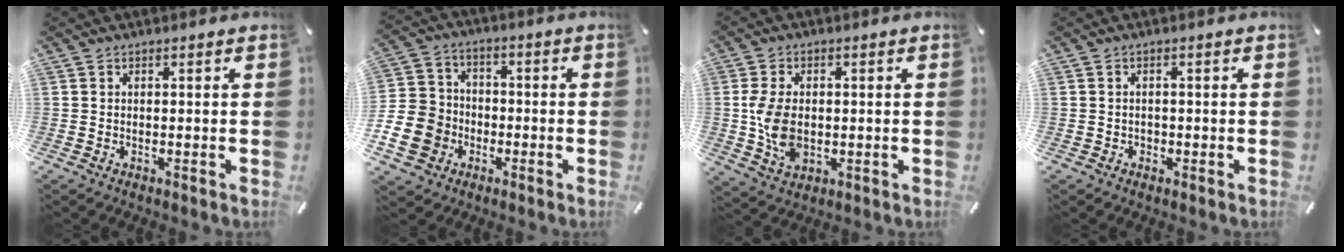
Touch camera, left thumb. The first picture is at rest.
{"total": 12.5, "force": [-4.2, 11.0, 4.2], "torque": [-0.100, 0.032, -0.073]}
{"total": 9.2, "force": [-0.3, 6.4, 6.6], "torque": [-0.156, -0.005, -0.008]}
{"total": 1.0, "force": [-0.3, 0.9, 0.4], "torque": [-0.008, 0.003, -0.009]}